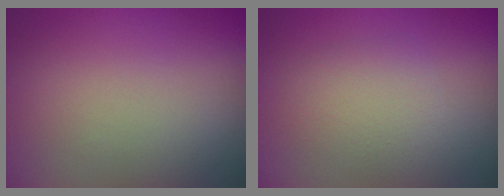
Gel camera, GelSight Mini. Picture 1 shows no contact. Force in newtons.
{"total": 2.8, "press": 2.8, "slide": 0.2}